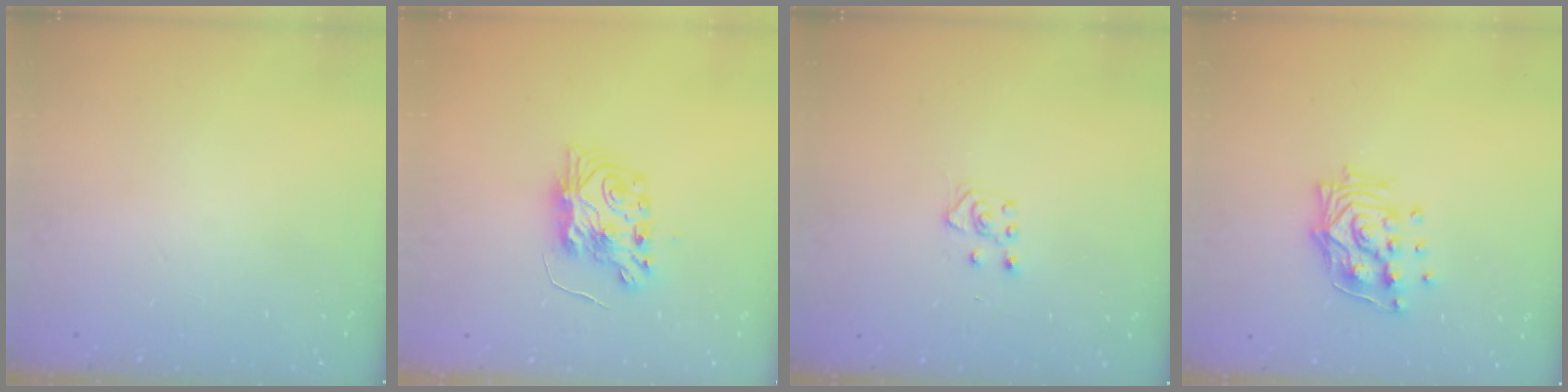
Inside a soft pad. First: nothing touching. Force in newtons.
{"total": 9.1, "press": 9.0, "slide": 0.8}
{"total": 4.9, "press": 4.8, "slide": 0.8}
{"total": 13.3, "press": 13.3, "slide": 1.2}